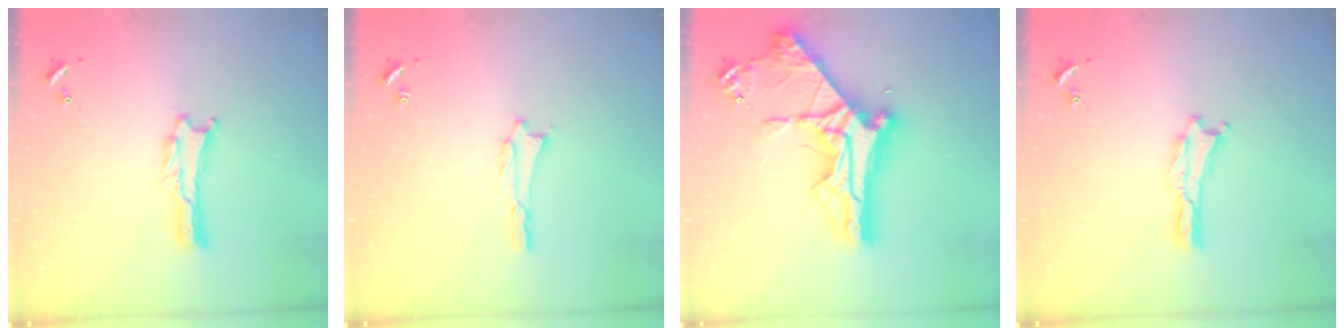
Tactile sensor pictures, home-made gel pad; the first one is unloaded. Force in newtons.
{"total": 0.7, "press": 0.7, "slide": 0.1}
{"total": 12.0, "press": 12.0, "slide": 1.3}
{"total": 0.0}